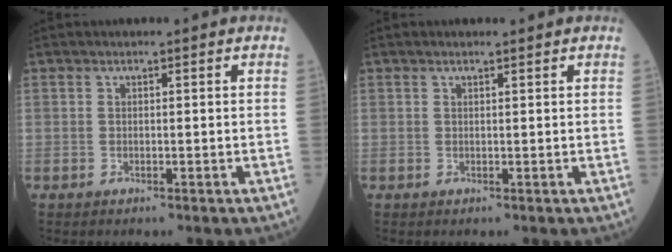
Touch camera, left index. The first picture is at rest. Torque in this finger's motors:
{"motor_torque": [-0.01, 0.06, 0.03, 0.01]}